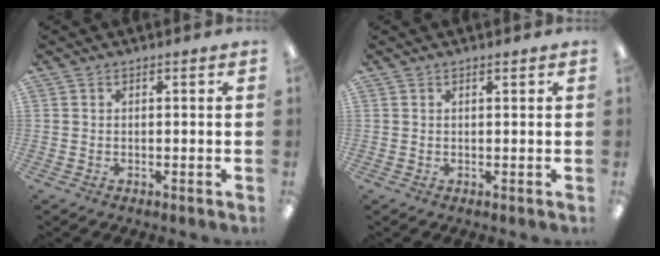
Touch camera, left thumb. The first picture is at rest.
{"total": 0.5, "force": [0.5, 0.0, 0.2], "torque": [-0.005, 0.000, 0.008]}